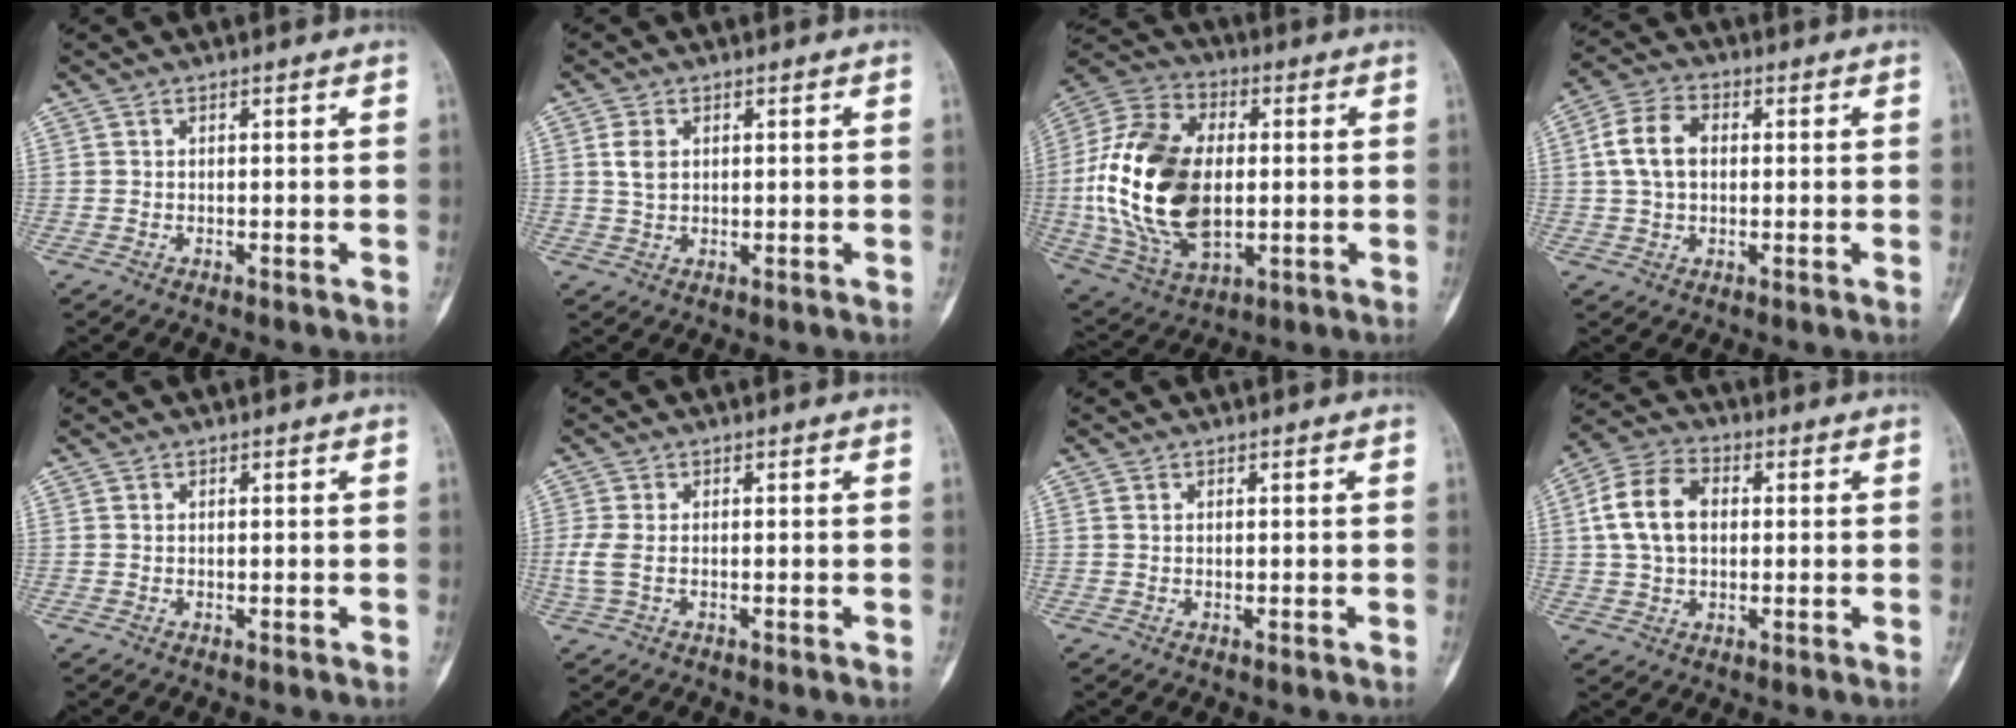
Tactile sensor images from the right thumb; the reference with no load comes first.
{"total": 3.1, "force": [0.9, 2.1, 2.1], "torque": [-0.035, 0.001, 0.018]}
{"total": 24.5, "force": [0.0, 14.9, 19.4], "torque": [-0.388, -0.002, 0.009]}
{"total": 8.6, "force": [1.2, 5.8, 6.2], "torque": [-0.120, 0.018, 0.019]}
{"total": 0.0}
{"total": 2.9, "force": [-0.3, 1.5, 2.5], "torque": [-0.081, -0.004, -0.005]}
{"total": 0.6, "force": [0.2, 0.4, 0.3], "torque": [-0.004, 0.003, 0.004]}
{"total": 11.2, "force": [1.6, 7.6, 8.1], "torque": [-0.151, 0.019, 0.026]}